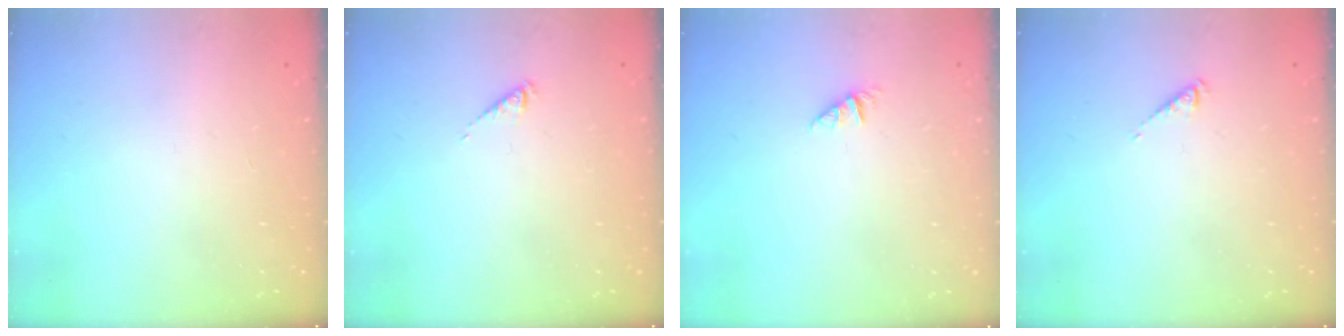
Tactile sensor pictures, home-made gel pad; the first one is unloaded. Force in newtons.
{"total": 1.0, "press": 1.0, "slide": 0.3}
{"total": 0.8, "press": 0.8, "slide": 0.1}
{"total": 0.7, "press": 0.7, "slide": 0.0}